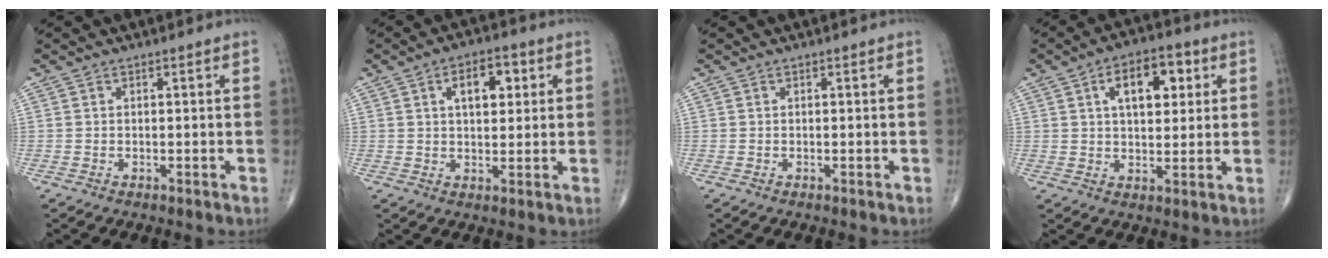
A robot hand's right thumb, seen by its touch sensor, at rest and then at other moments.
{"total": 7.8, "force": [2.4, 4.2, 6.1], "torque": [-0.065, 0.002, 0.034]}
{"total": 0.0}
{"total": 10.7, "force": [3.4, 5.7, 8.3], "torque": [-0.095, 0.003, 0.048]}